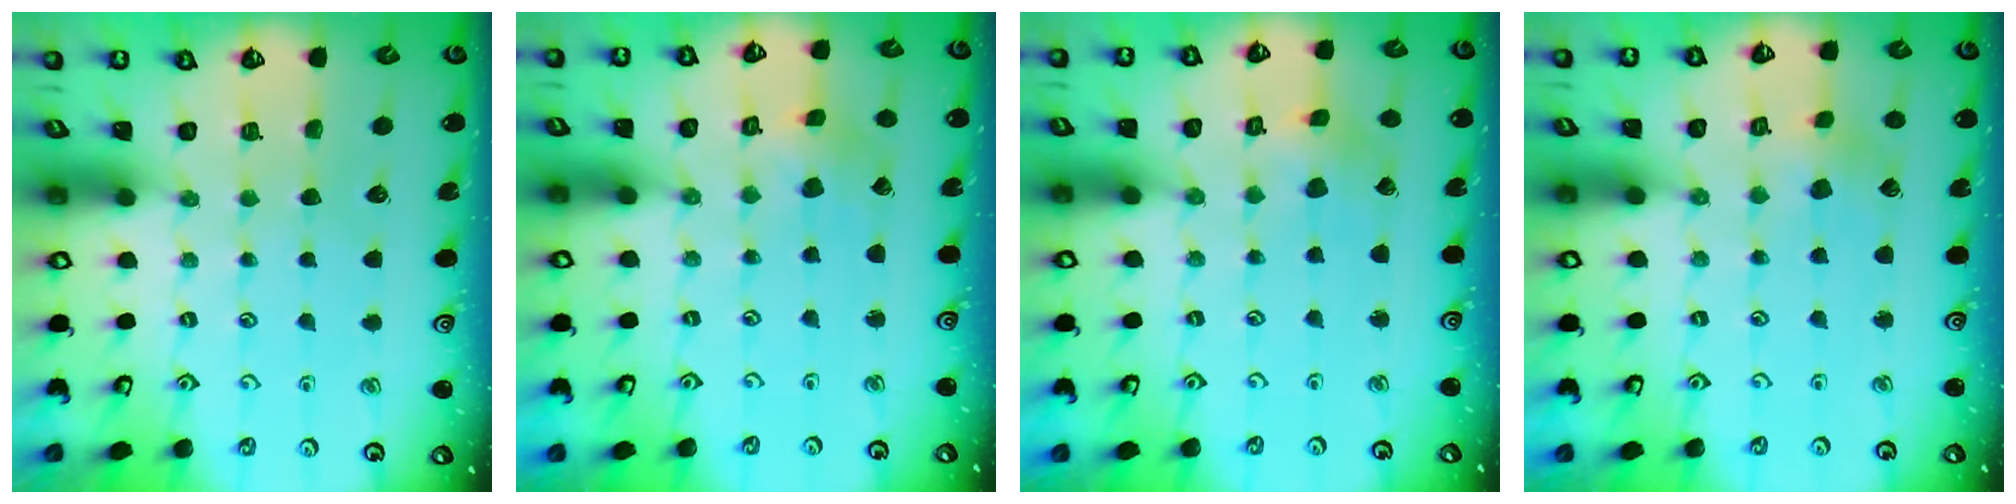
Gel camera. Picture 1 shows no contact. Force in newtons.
{"total": 1.6, "press": 1.6, "slide": 0.0}
{"total": 1.7, "press": 1.6, "slide": 0.4}
{"total": 2.7, "press": 2.6, "slide": 0.7}